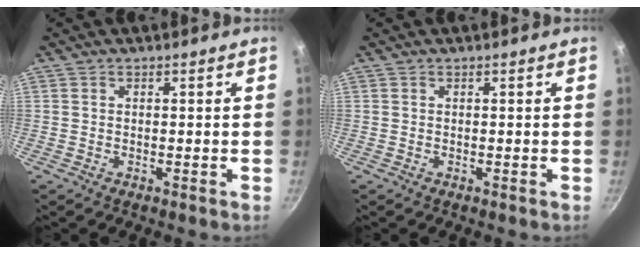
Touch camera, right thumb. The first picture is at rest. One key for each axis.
{"total": 0.0}